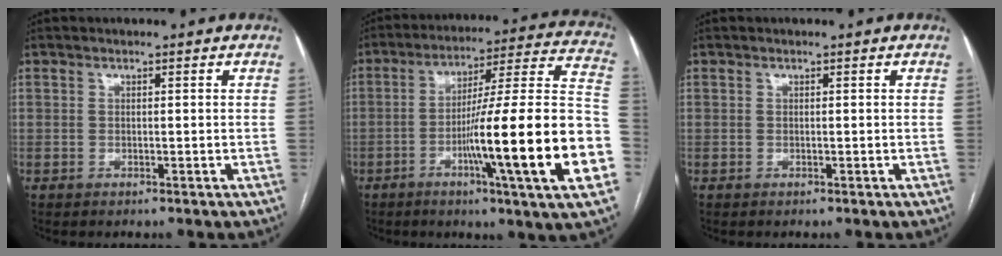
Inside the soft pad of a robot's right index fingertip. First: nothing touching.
{"total": 24.2, "force": [-6.9, -0.5, 23.2], "torque": [-0.288, -0.002, -0.115]}
{"total": 0.0}